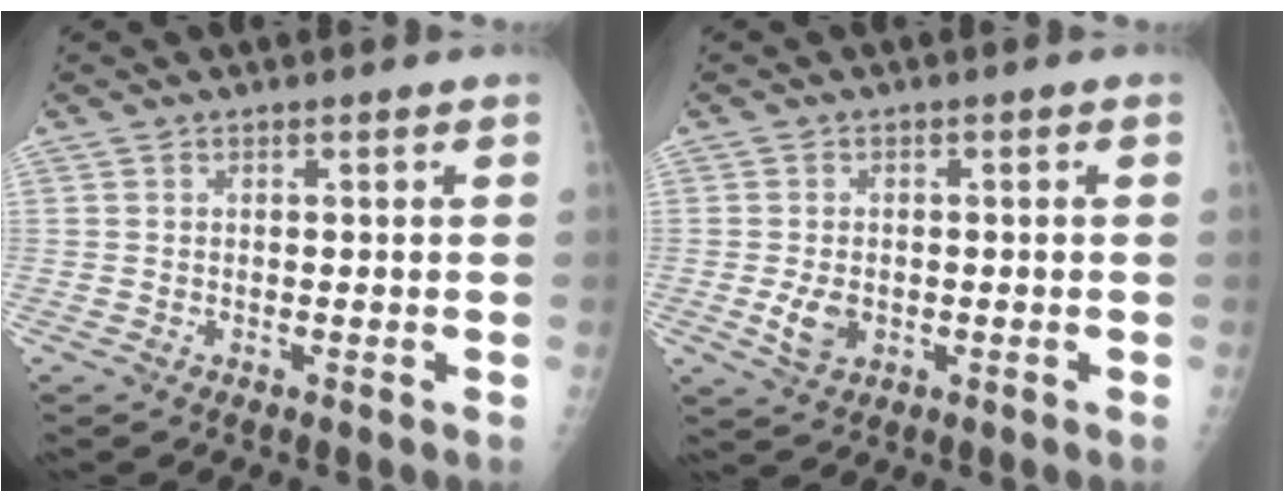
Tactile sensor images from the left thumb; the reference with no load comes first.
{"total": 4.2, "force": [-1.0, 2.9, 2.9], "torque": [-0.051, -0.001, -0.013]}